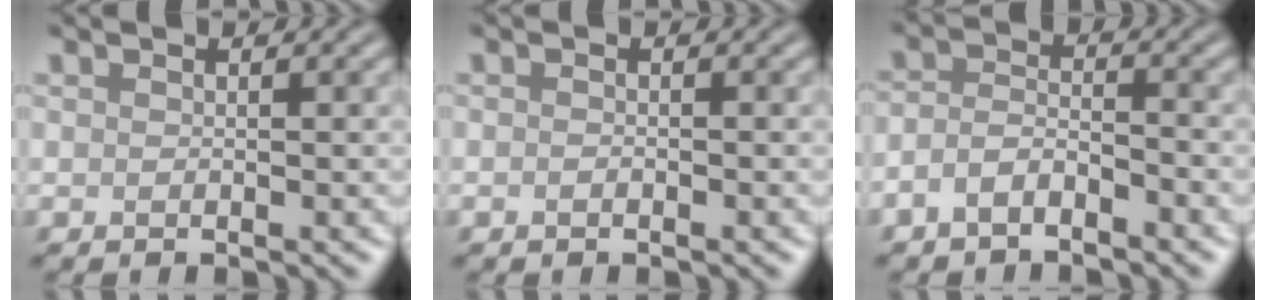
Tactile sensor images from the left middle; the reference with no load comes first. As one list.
[{"total": 0.5, "force": [-0.3, 0.2, 0.4], "torque": [-0.009, -0.002, -0.007]}, {"total": 2.6, "force": [-1.8, 1.1, 1.6], "torque": [-0.035, 0.005, -0.043]}]